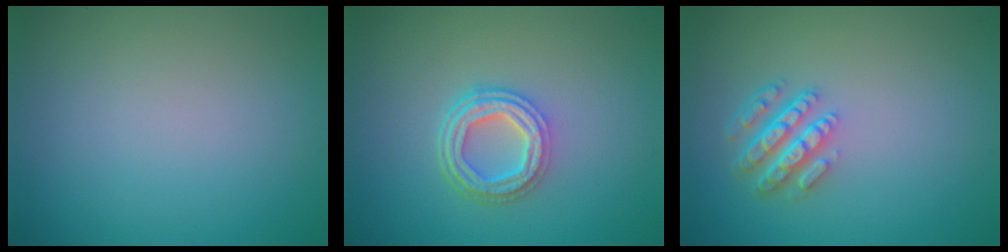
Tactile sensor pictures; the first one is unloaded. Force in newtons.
{"total": 4.2, "press": 3.1, "slide": 2.8}
{"total": 4.5, "press": 3.3, "slide": 3.0}